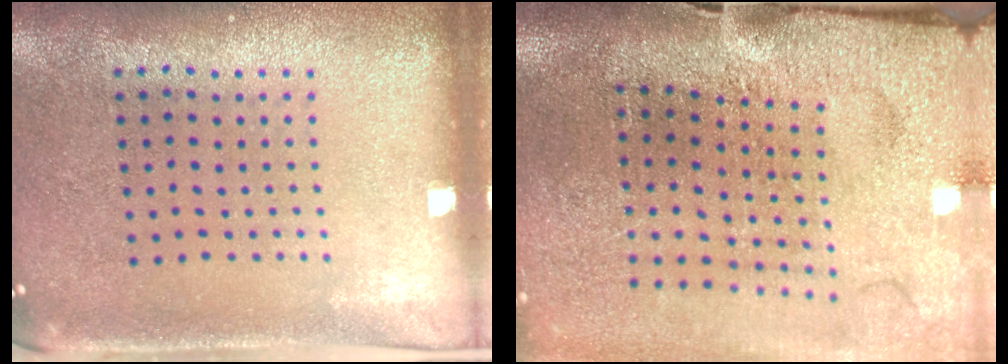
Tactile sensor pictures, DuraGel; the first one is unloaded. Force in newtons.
{"total": 4.3, "press": 3.4, "slide": 2.6}